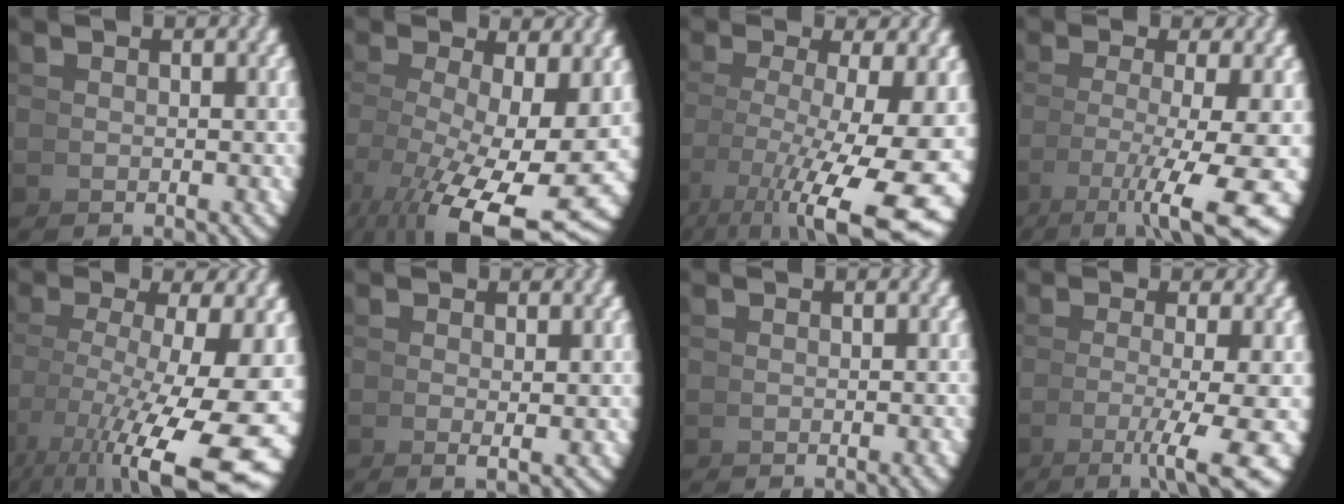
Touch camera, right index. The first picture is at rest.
{"total": 11.0, "force": [-2.8, 5.3, 9.2], "torque": [-0.163, -0.060, -0.007]}
{"total": 11.1, "force": [-1.7, 5.4, 9.6], "torque": [-0.134, -0.042, 0.004]}
{"total": 8.5, "force": [-2.2, 2.8, 7.8], "torque": [-0.116, -0.023, -0.012]}
{"total": 12.2, "force": [-2.3, 6.1, 10.3], "torque": [-0.149, -0.048, -0.002]}
{"total": 1.1, "force": [0.2, -0.2, 1.0], "torque": [-0.027, -0.007, 0.005]}
{"total": 1.0, "force": [-0.4, 0.3, 0.9], "torque": [-0.008, 0.008, -0.010]}
{"total": 7.2, "force": [-2.7, 1.5, 6.5], "torque": [-0.087, -0.014, -0.032]}